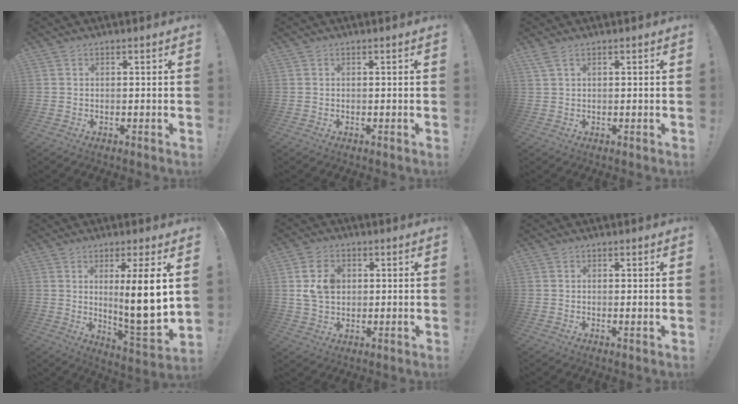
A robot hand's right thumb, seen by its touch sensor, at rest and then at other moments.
{"total": 0.0}
{"total": 2.3, "force": [1.2, 0.7, 1.8], "torque": [-0.045, 0.004, 0.025]}
{"total": 13.5, "force": [2.6, 1.4, 13.2], "torque": [-0.203, -0.028, 0.031]}
{"total": 9.4, "force": [2.2, 7.1, 5.8], "torque": [-0.105, -0.003, 0.039]}
{"total": 0.7, "force": [0.3, -0.1, 0.7], "torque": [-0.005, -0.003, 0.003]}